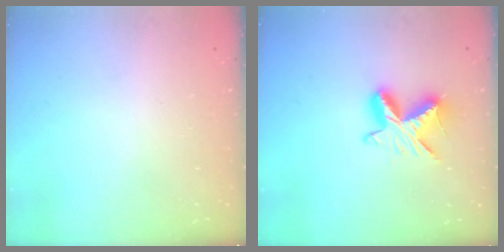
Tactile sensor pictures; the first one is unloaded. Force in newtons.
{"total": 8.7, "press": 8.7, "slide": 0.2}